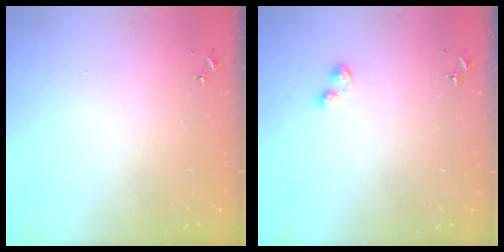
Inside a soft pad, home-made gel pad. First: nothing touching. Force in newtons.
{"total": 5.6, "press": 5.6, "slide": 0.5}